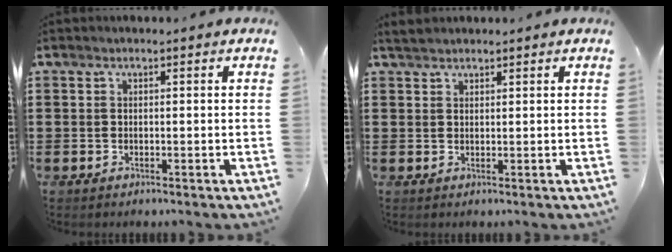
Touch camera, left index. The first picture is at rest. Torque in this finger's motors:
{"motor_torque": [0.13, 0.00, 0.11, 0.05]}